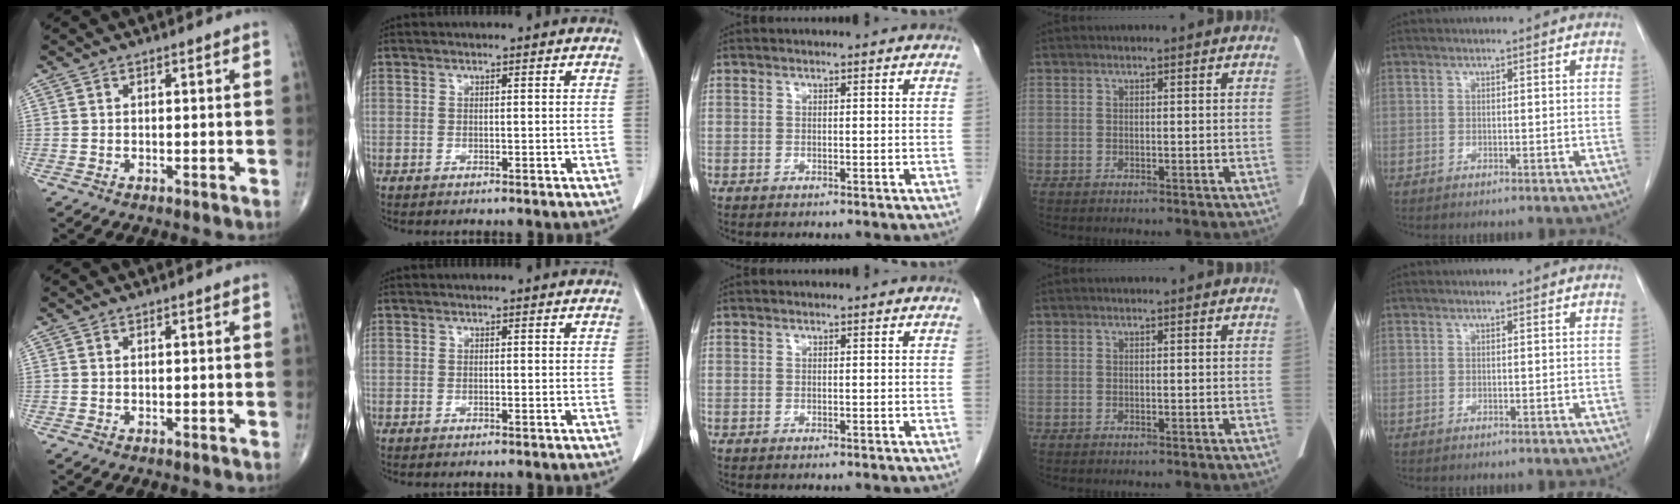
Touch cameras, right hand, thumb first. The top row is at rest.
{}